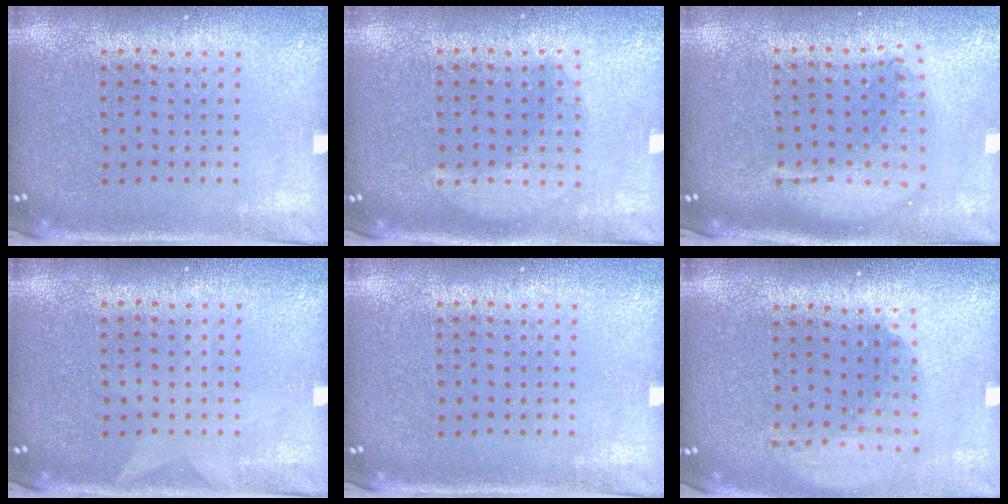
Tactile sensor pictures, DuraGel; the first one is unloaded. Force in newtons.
{"total": 2.2, "press": 2.2, "slide": 0.3}
{"total": 1.8, "press": 1.5, "slide": 1.0}
{"total": 0.6, "press": 0.6, "slide": 0.1}
{"total": 0.0}
{"total": 1.9, "press": 1.5, "slide": 1.1}